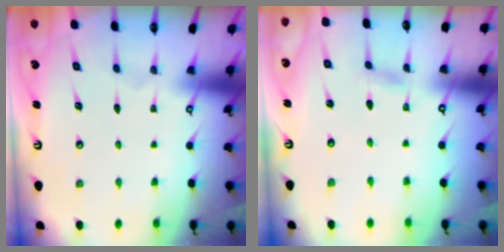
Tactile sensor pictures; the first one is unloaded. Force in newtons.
{"total": 2.4, "press": 2.3, "slide": 0.3}